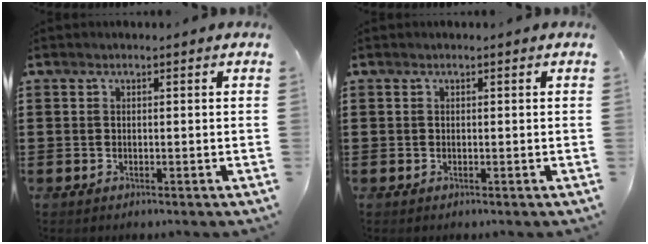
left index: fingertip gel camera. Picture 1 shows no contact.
{"total": 0.0}